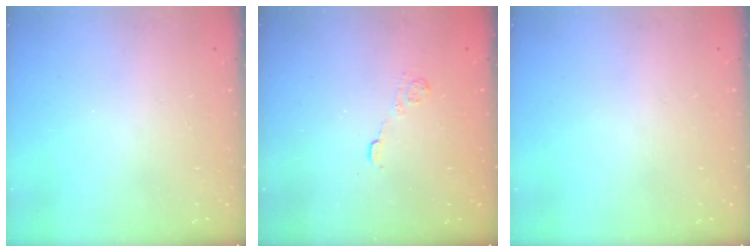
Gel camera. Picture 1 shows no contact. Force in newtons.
{"total": 3.6, "press": 3.4, "slide": 1.2}
{"total": 0.0}